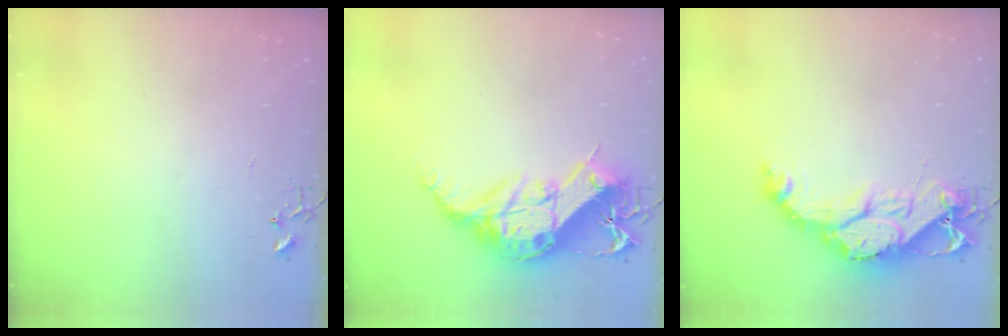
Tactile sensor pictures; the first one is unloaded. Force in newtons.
{"total": 19.0, "press": 18.9, "slide": 1.8}
{"total": 16.6, "press": 16.5, "slide": 1.3}